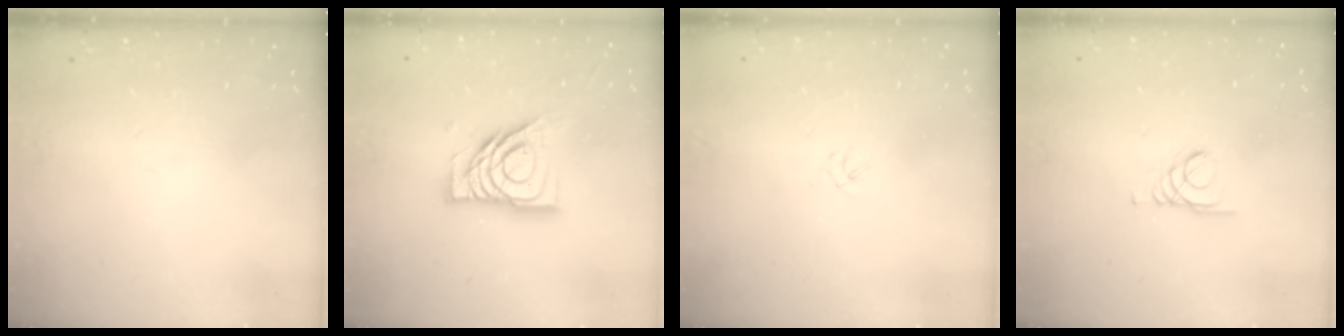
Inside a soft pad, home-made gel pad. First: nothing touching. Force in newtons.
{"total": 14.2, "press": 14.1, "slide": 1.6}
{"total": 1.0, "press": 0.9, "slide": 0.4}
{"total": 1.6, "press": 1.6, "slide": 0.0}